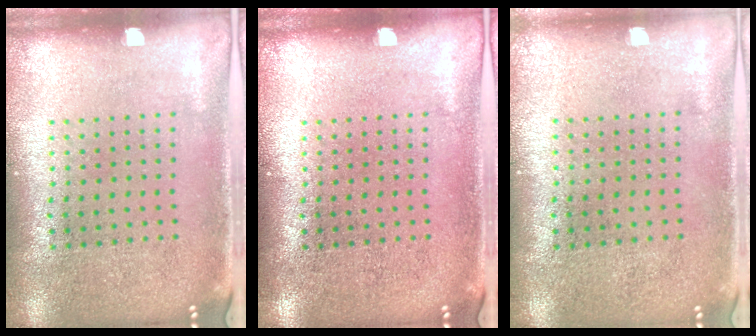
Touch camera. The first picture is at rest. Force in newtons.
{"total": 0.0}
{"total": 0.0}